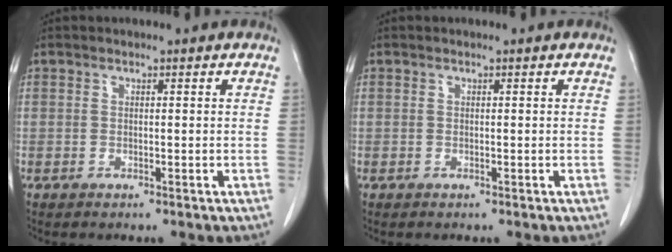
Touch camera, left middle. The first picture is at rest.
{"total": 0.0}